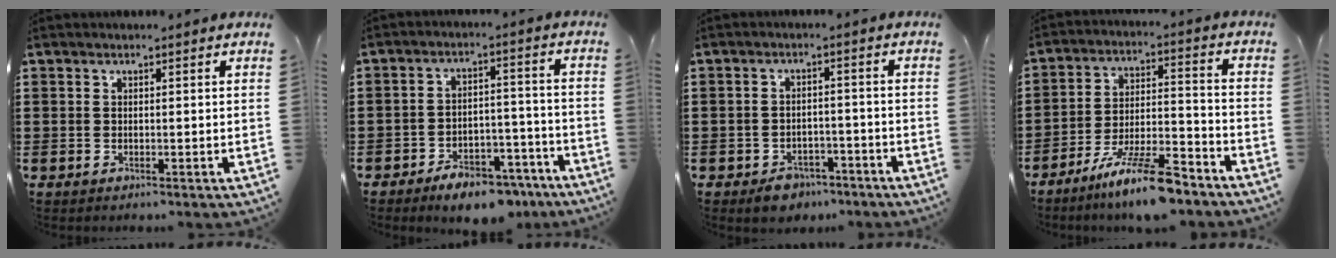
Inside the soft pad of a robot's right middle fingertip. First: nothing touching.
{"total": 7.2, "force": [-6.3, 2.0, 2.8], "torque": [-0.035, 0.021, -0.114]}
{"total": 3.3, "force": [-2.9, 1.4, 0.6], "torque": [-0.014, 0.007, -0.056]}
{"total": 11.0, "force": [-8.6, 1.3, 6.7], "torque": [-0.120, 0.015, -0.162]}